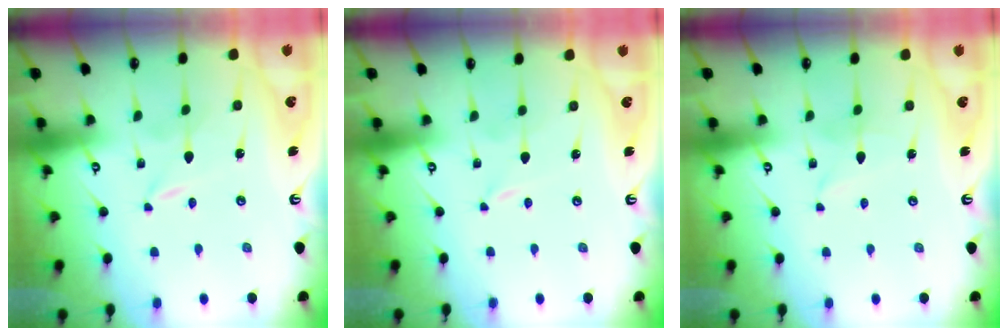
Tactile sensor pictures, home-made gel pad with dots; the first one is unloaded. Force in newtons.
{"total": 0.0}
{"total": 2.1, "press": 2.1, "slide": 0.3}